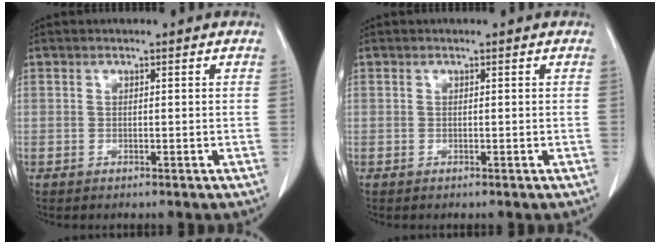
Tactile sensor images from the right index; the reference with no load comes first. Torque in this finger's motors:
{"motor_torque": [0.00, 0.00, 0.01, 0.00]}